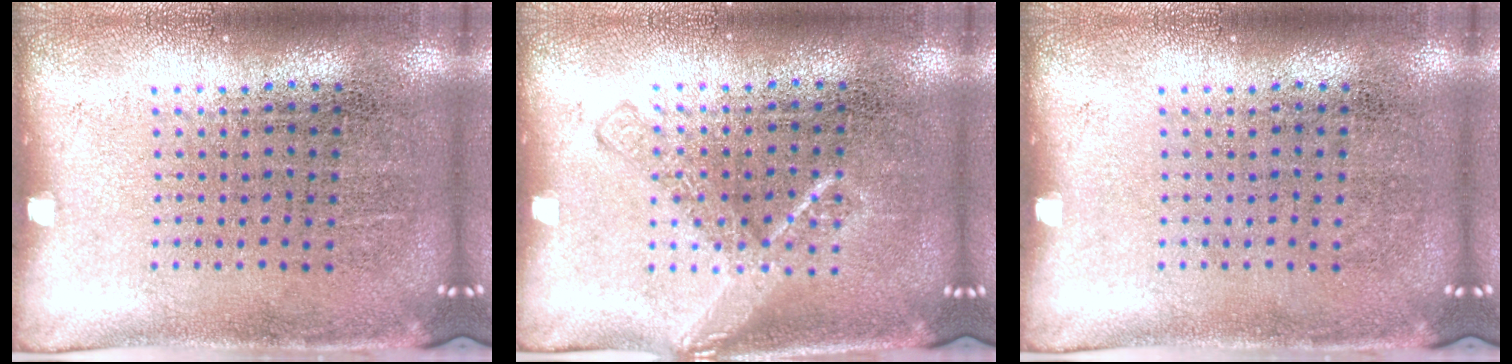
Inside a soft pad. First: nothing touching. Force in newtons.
{"total": 1.5, "press": 1.5, "slide": 0.2}
{"total": 0.0}